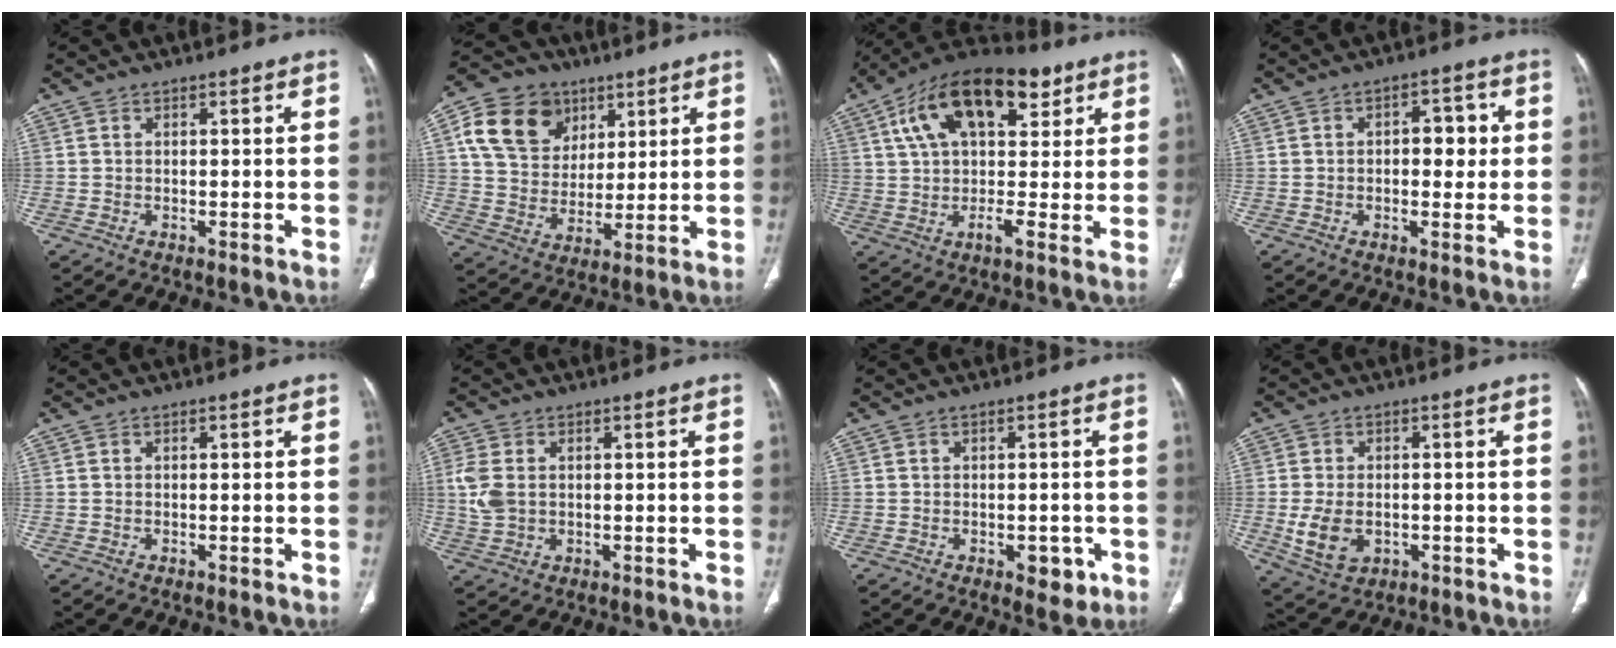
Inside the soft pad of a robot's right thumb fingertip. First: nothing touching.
{"total": 15.6, "force": [6.7, 12.1, 7.3], "torque": [-0.112, -0.005, 0.124]}
{"total": 20.6, "force": [8.6, 10.6, 15.4], "torque": [-0.239, 0.012, 0.137]}
{"total": 6.0, "force": [0.5, 3.5, 4.8], "torque": [-0.040, 0.009, 0.004]}
{"total": 0.0}
{"total": 5.5, "force": [0.7, 3.8, 4.0], "torque": [-0.103, 0.003, 0.019]}
{"total": 4.1, "force": [-1.6, 2.3, 3.0], "torque": [-0.014, 0.002, -0.014]}
{"total": 7.6, "force": [-1.5, 5.2, 5.3], "torque": [-0.095, -0.001, -0.013]}